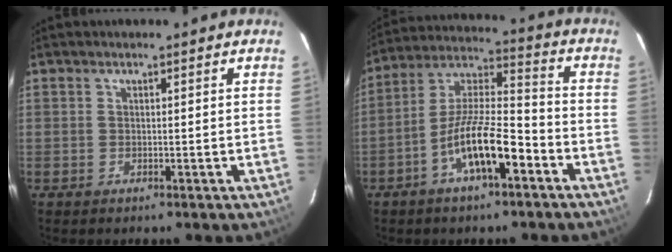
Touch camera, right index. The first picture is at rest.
{"total": 13.2, "force": [-6.5, 3.3, 10.9], "torque": [-0.208, 0.008, -0.119]}